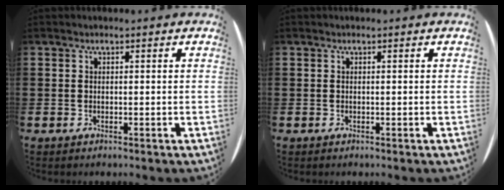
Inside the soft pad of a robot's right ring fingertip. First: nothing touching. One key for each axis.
{"total": 0.0}